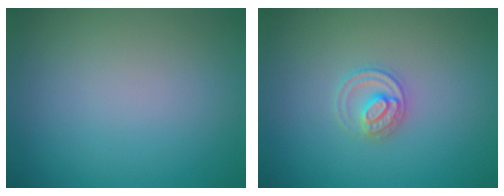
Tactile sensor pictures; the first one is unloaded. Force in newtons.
{"total": 2.2, "press": 2.2, "slide": 0.2}